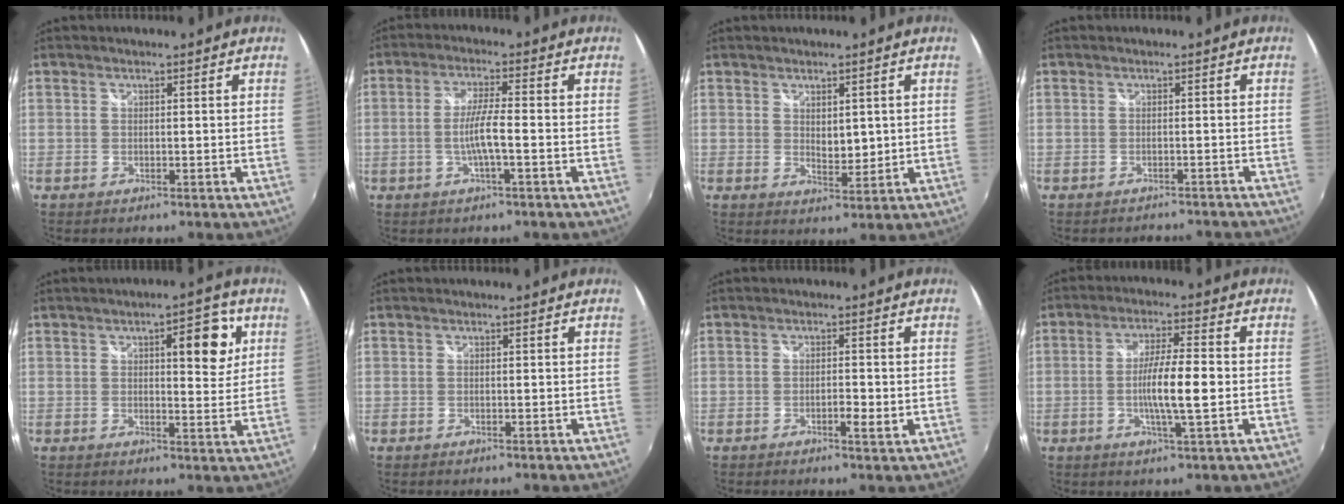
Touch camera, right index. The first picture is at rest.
{"total": 5.0, "force": [-1.6, -0.2, 4.7], "torque": [-0.092, 0.000, -0.030]}
{"total": 3.1, "force": [1.0, 1.9, 2.2], "torque": [-0.031, -0.002, 0.018]}
{"total": 5.6, "force": [-5.2, 1.5, 1.6], "torque": [-0.034, -0.010, -0.063]}
{"total": 8.2, "force": [3.0, 2.9, 7.0], "torque": [-0.085, 0.012, 0.040]}
{"total": 0.0}
{"total": 2.2, "force": [-0.7, 0.5, 2.0], "torque": [-0.035, -0.001, -0.012]}
{"total": 7.8, "force": [-1.3, 0.6, 7.7], "torque": [-0.137, -0.003, -0.025]}